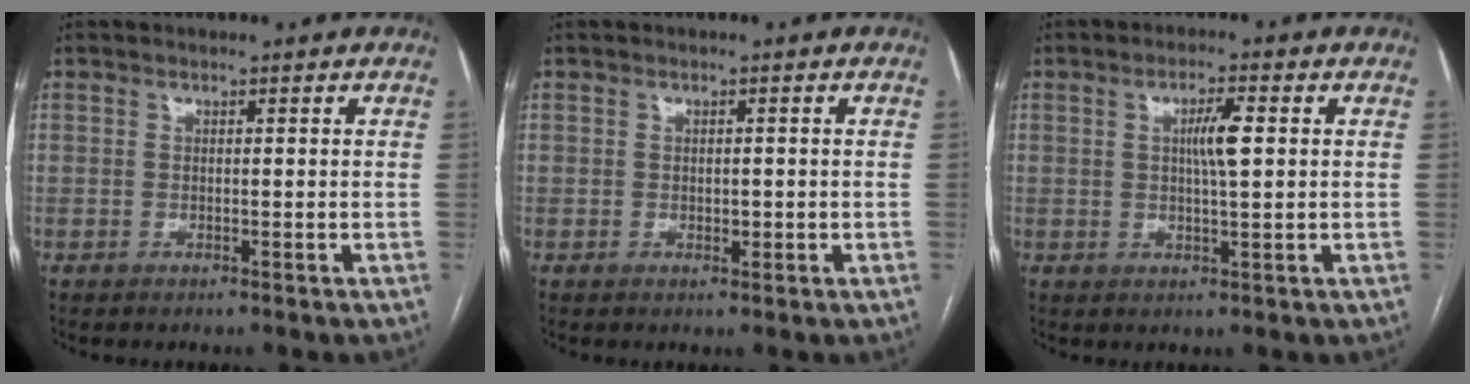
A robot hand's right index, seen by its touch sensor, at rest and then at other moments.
{"total": 1.4, "force": [-0.2, 0.8, 1.1], "torque": [-0.016, -0.001, 0.000]}
{"total": 4.5, "force": [0.8, 0.4, 4.5], "torque": [-0.079, 0.002, 0.013]}